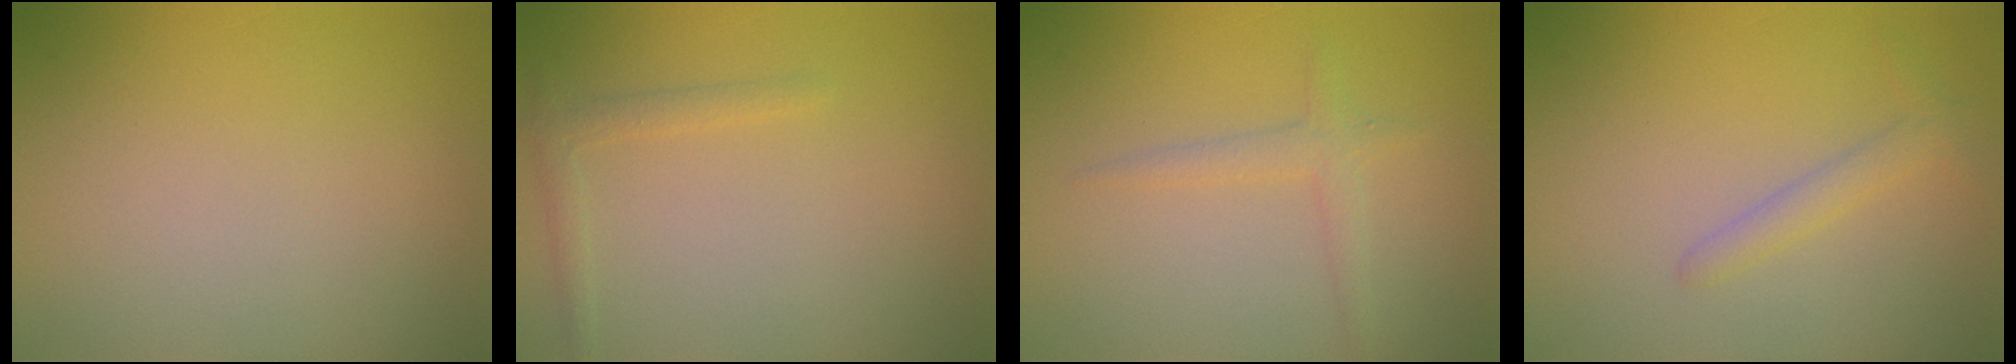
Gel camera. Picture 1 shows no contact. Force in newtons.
{"total": 1.2, "press": 1.2, "slide": 0.1}
{"total": 1.5, "press": 1.5, "slide": 0.1}
{"total": 1.5, "press": 1.5, "slide": 0.1}